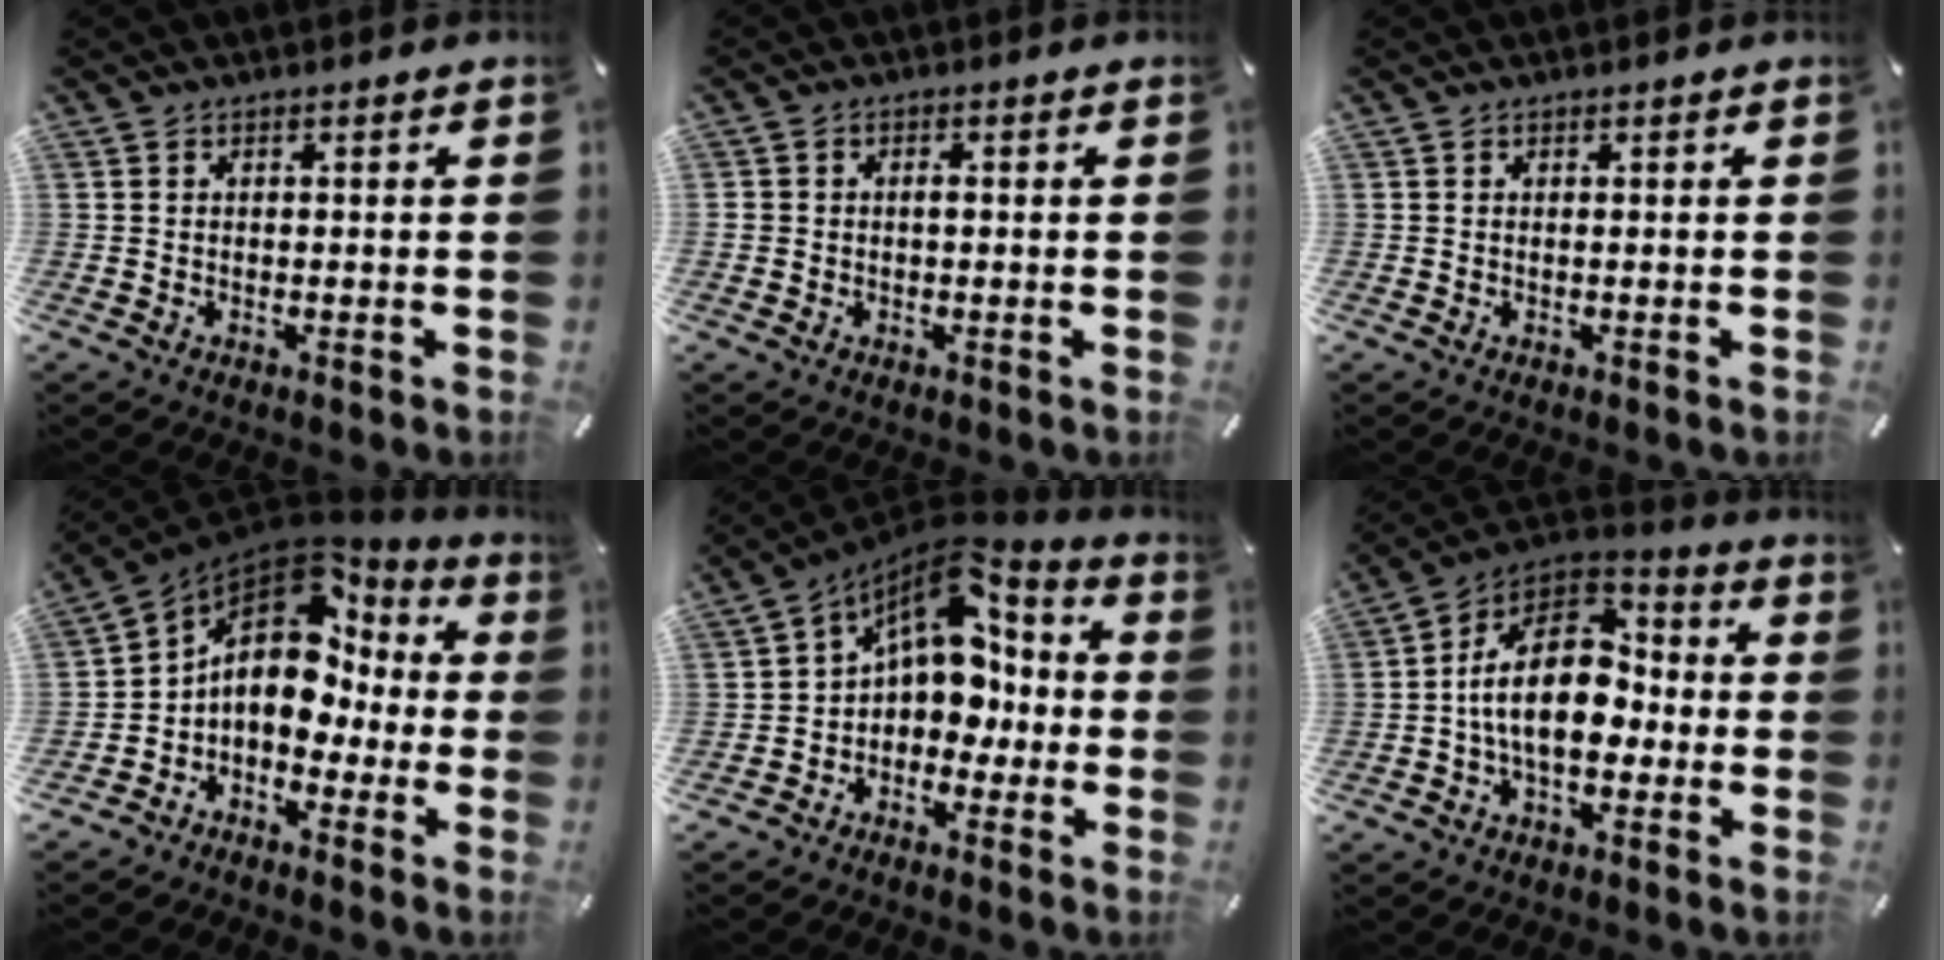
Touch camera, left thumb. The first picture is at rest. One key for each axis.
{"total": 1.5, "fx": -0.1, "fy": 1.2, "fz": 0.9, "tx": -0.017, "ty": 0.004, "tz": -0.003}
{"total": 0.0}
{"total": 13.5, "fx": 2.3, "fy": 9.9, "fz": 8.9, "tx": -0.153, "ty": -0.012, "tz": 0.038}
{"total": 12.4, "fx": 3.5, "fy": 8.7, "fz": 8.1, "tx": -0.136, "ty": -0.036, "tz": 0.061}
{"total": 16.7, "fx": -1.2, "fy": 10.5, "fz": 12.9, "tx": -0.236, "ty": 0.011, "tz": -0.026}